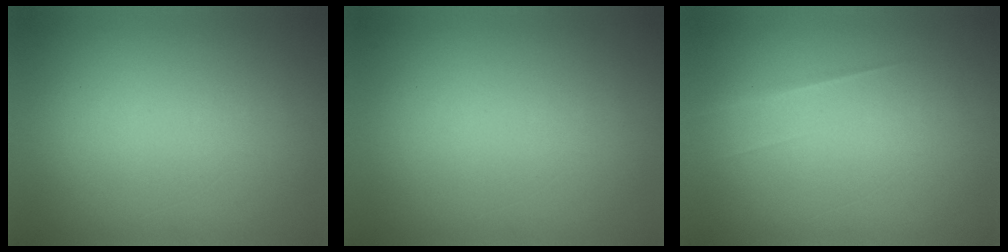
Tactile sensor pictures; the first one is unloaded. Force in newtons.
{"total": 1.3}
{"total": 1.5}